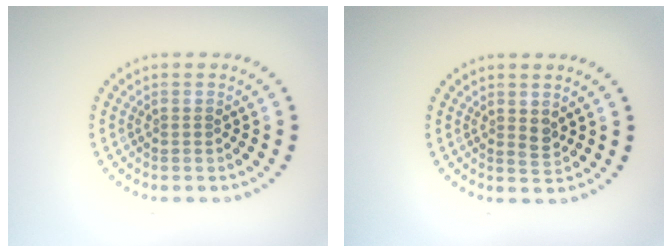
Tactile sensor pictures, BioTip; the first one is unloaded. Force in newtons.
{"total": 1.0, "press": 0.9, "slide": 0.5}